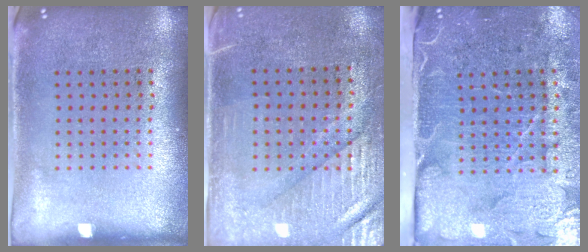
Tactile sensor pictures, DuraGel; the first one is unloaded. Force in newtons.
{"total": 3.5, "press": 3.0, "slide": 1.8}
{"total": 4.9, "press": 4.0, "slide": 2.9}